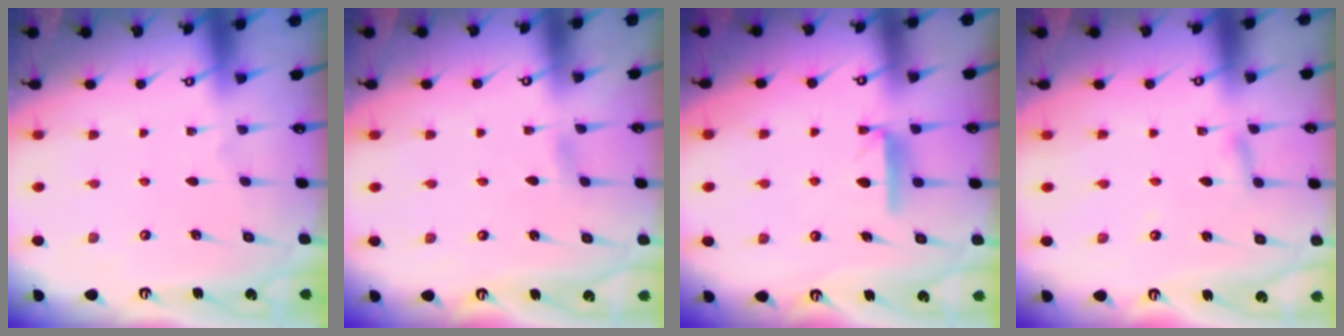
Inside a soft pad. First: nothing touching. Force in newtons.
{"total": 2.6, "press": 2.6, "slide": 0.3}
{"total": 7.3, "press": 7.3, "slide": 0.2}
{"total": 2.4, "press": 2.4, "slide": 0.2}